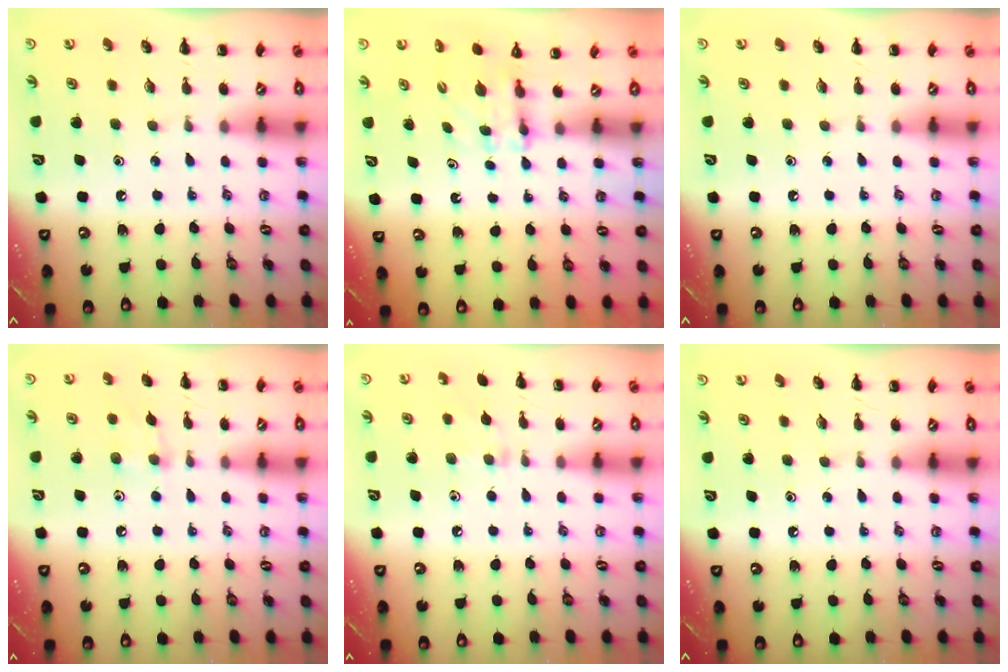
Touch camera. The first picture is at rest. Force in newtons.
{"total": 4.8, "press": 4.7, "slide": 0.3}
{"total": 0.0}
{"total": 4.1, "press": 3.9, "slide": 1.2}
{"total": 6.4, "press": 6.0, "slide": 2.3}
{"total": 0.0}